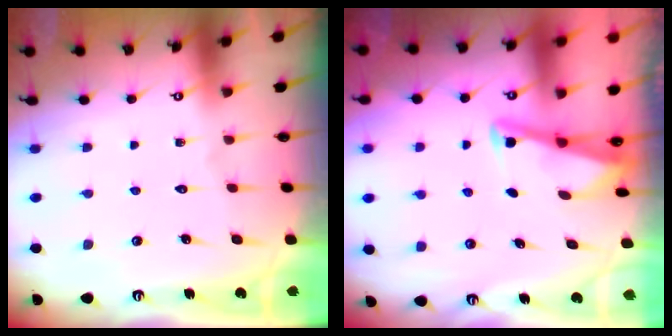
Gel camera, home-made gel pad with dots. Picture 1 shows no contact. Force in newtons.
{"total": 3.0, "press": 2.9, "slide": 0.3}